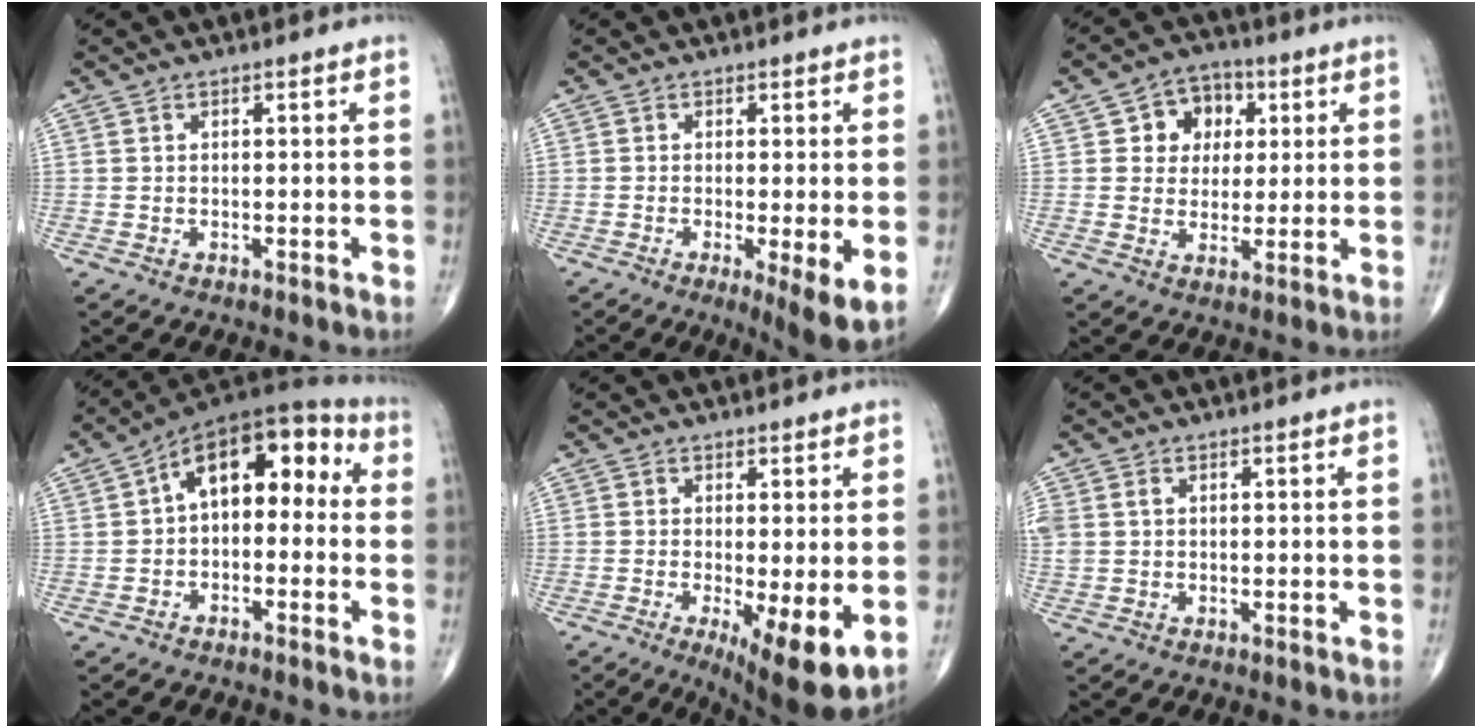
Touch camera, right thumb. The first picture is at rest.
{"total": 6.8, "force": [-1.4, 1.4, 6.5], "torque": [-0.106, -0.023, -0.024]}
{"total": 8.5, "force": [2.5, 7.2, 3.8], "torque": [-0.009, 0.000, 0.034]}
{"total": 13.5, "force": [1.3, 7.9, 10.8], "torque": [-0.119, 0.047, 0.001]}
{"total": 10.7, "force": [-2.3, 3.1, 10.0], "torque": [-0.150, -0.028, -0.029]}
{"total": 3.2, "force": [0.6, 2.4, 2.0], "torque": [-0.059, 0.013, 0.018]}